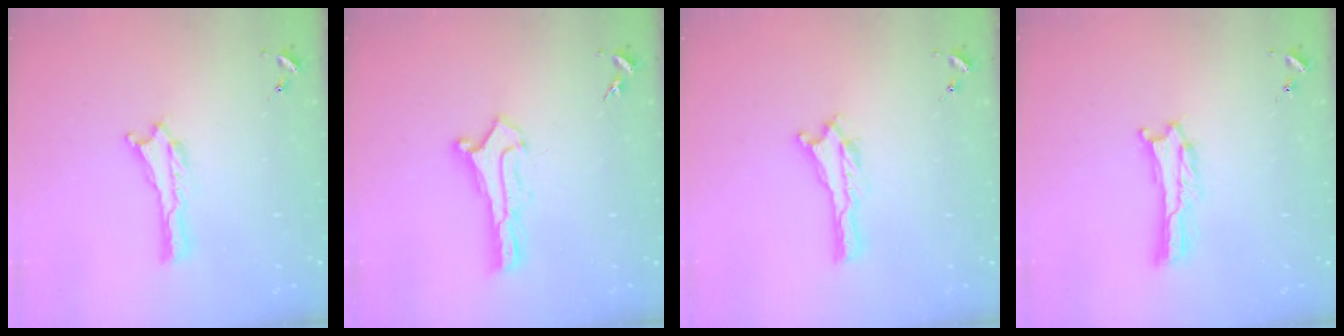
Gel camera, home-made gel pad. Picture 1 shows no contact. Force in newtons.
{"total": 0.9, "press": 0.9, "slide": 0.1}
{"total": 0.0}
{"total": 0.5, "press": 0.5, "slide": 0.1}